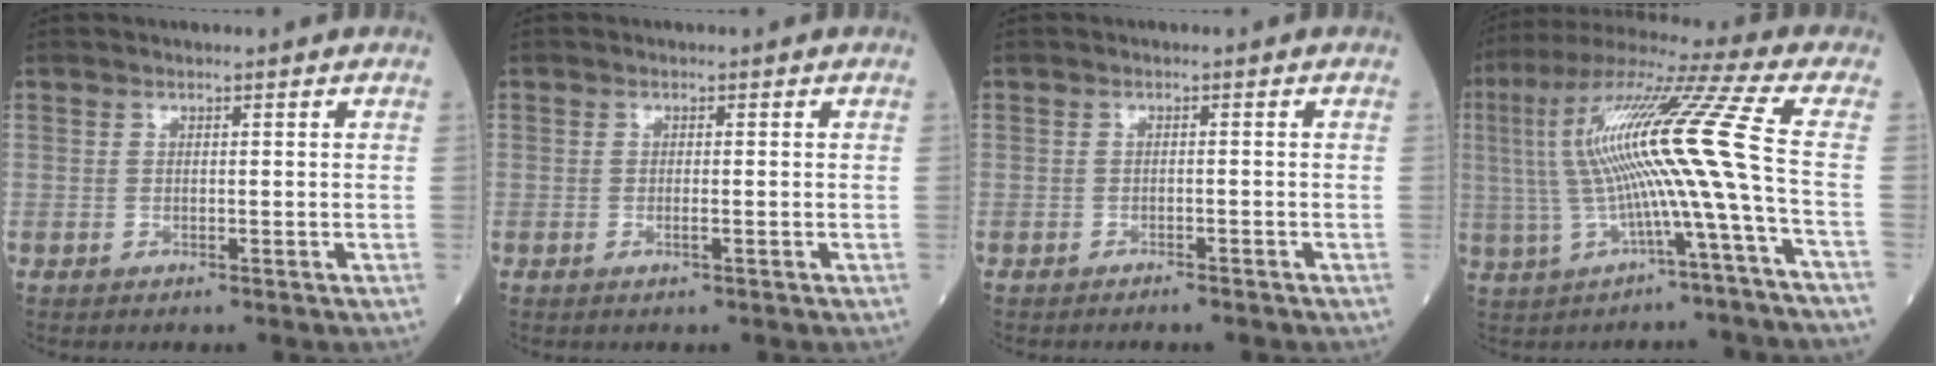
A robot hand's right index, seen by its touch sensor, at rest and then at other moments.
{"total": 0.8, "force": [-0.3, 0.0, 0.8], "torque": [-0.018, -0.001, -0.005]}
{"total": 1.6, "force": [-1.4, 0.1, 0.7], "torque": [-0.014, -0.002, -0.016]}
{"total": 15.8, "force": [-0.7, -1.7, 15.7], "torque": [-0.303, 0.030, -0.020]}